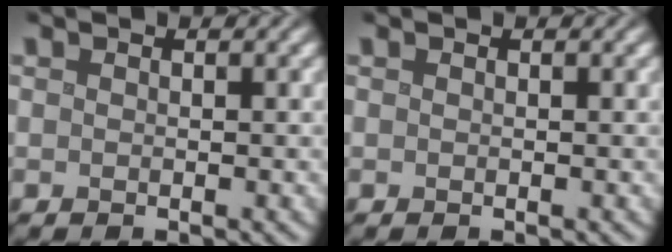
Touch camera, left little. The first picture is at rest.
{"total": 0.0}